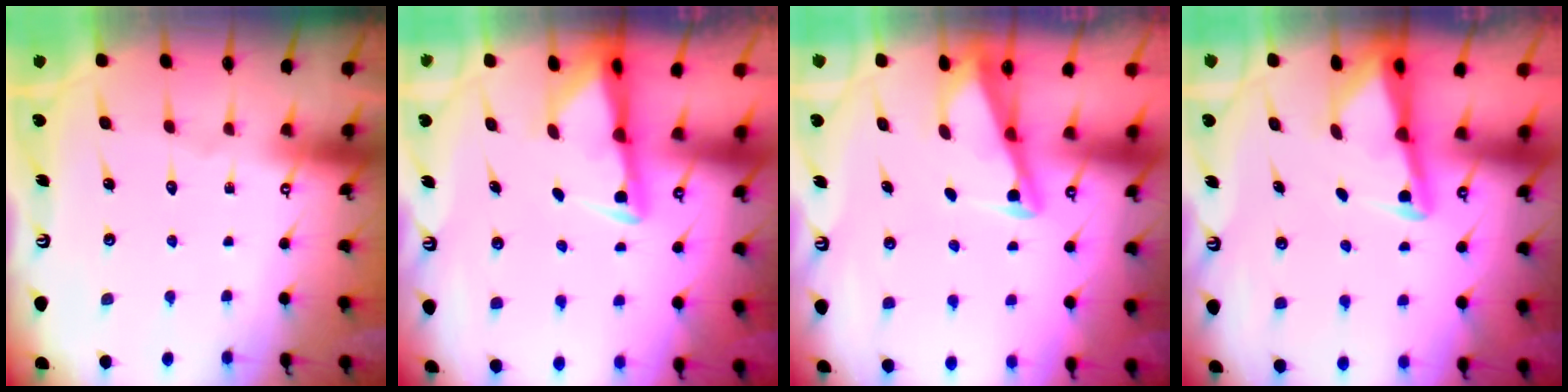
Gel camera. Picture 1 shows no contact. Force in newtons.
{"total": 2.8, "press": 2.7, "slide": 0.6}
{"total": 2.7, "press": 2.6, "slide": 0.4}
{"total": 2.9, "press": 2.9, "slide": 0.2}